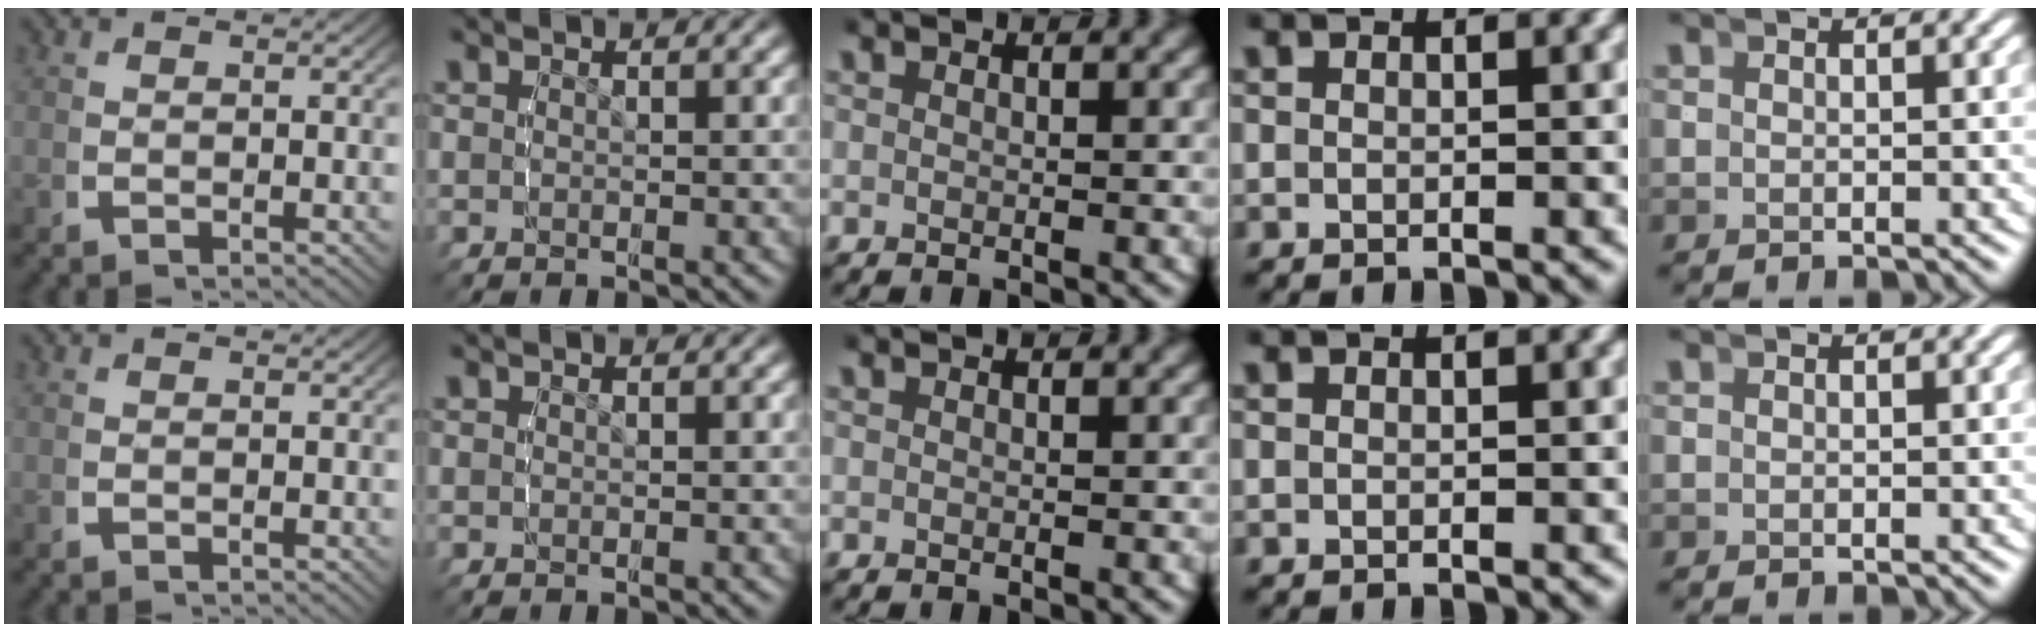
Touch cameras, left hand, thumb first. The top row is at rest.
{}